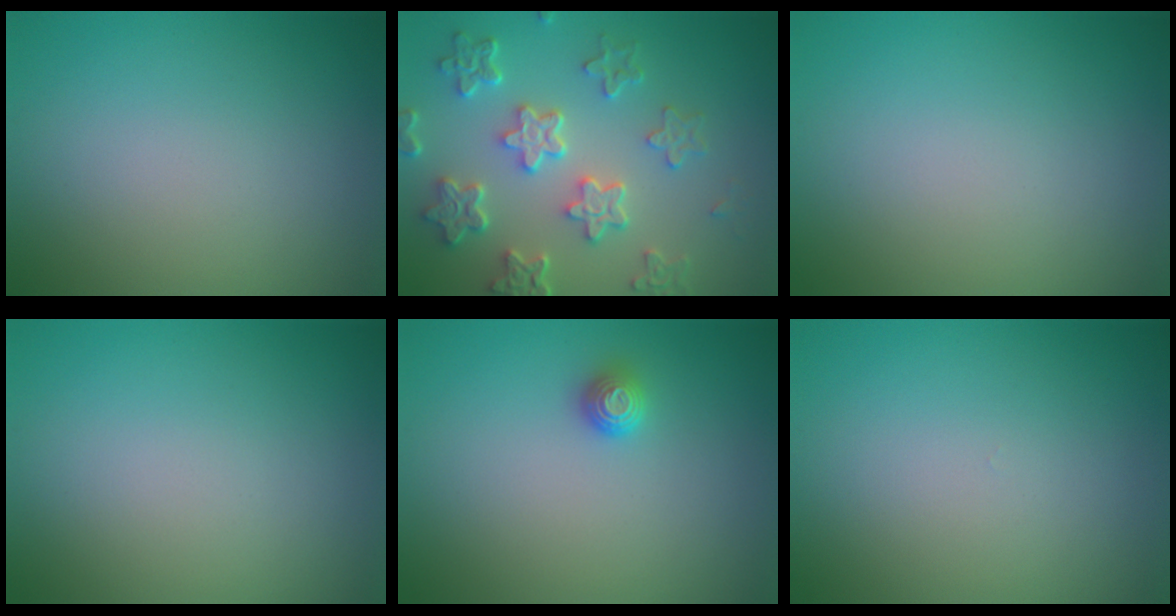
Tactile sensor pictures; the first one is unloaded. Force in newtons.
{"total": 5.8, "press": 4.5, "slide": 3.6}
{"total": 0.0}
{"total": 0.0}
{"total": 1.1, "press": 1.0, "slide": 0.4}
{"total": 0.0}